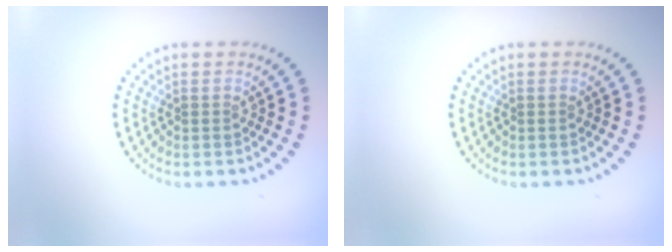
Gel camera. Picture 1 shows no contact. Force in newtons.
{"total": 0.0}